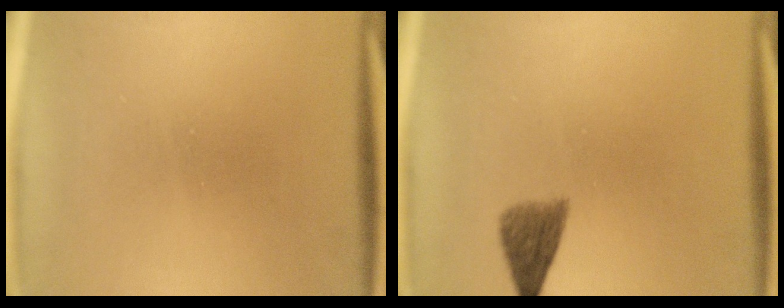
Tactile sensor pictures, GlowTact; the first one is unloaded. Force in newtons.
{"total": 4.3}